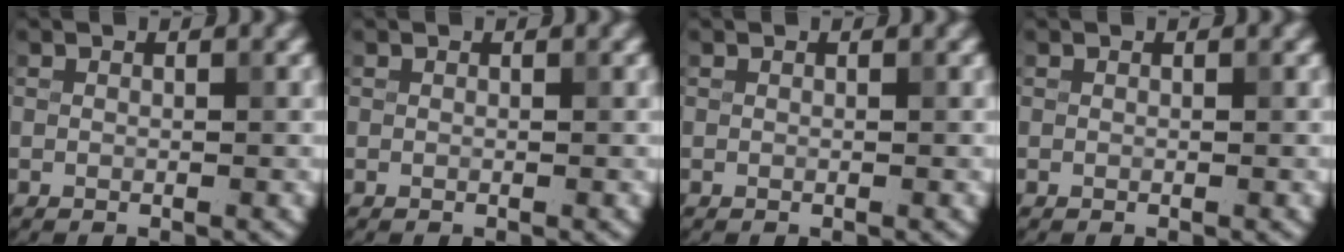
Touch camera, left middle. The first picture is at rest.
{"total": 0.0}
{"total": 0.0}
{"total": 0.0}